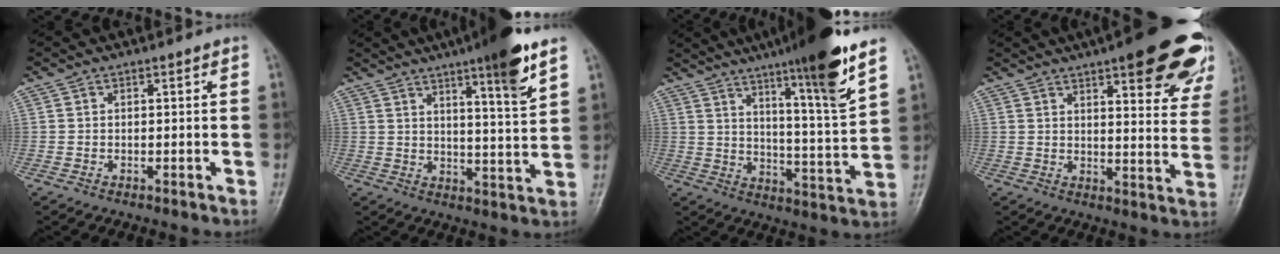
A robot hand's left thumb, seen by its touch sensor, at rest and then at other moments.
{"total": 11.5, "force": [7.0, 1.0, 9.1], "torque": [-0.127, -0.040, 0.101]}
{"total": 17.0, "force": [10.6, 1.0, 13.3], "torque": [-0.190, -0.060, 0.165]}
{"total": 21.7, "force": [12.9, 6.0, 16.4], "torque": [-0.173, -0.037, 0.152]}